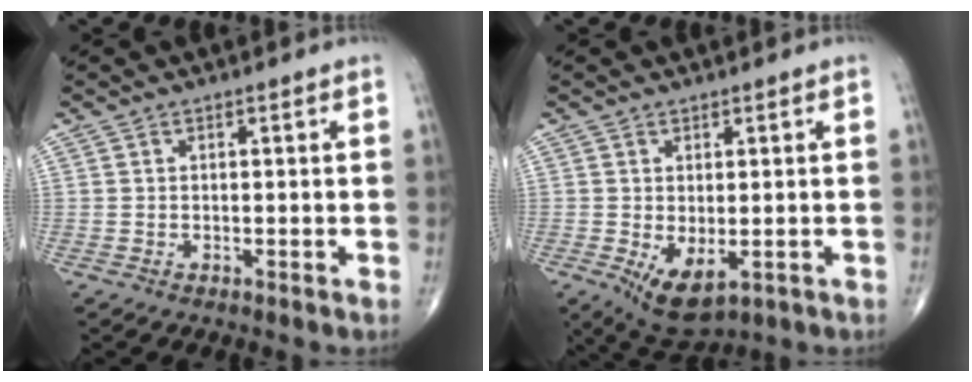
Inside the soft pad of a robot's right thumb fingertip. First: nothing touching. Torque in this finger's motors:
{"motor_torque": [-0.33, 0.64, 0.55, 0.16, 0.07]}